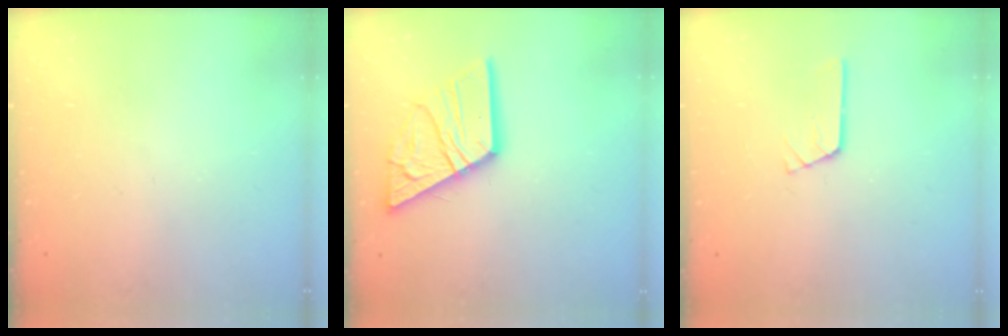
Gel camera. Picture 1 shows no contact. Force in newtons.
{"total": 19.5, "press": 19.4, "slide": 1.9}
{"total": 2.7, "press": 2.7, "slide": 0.3}